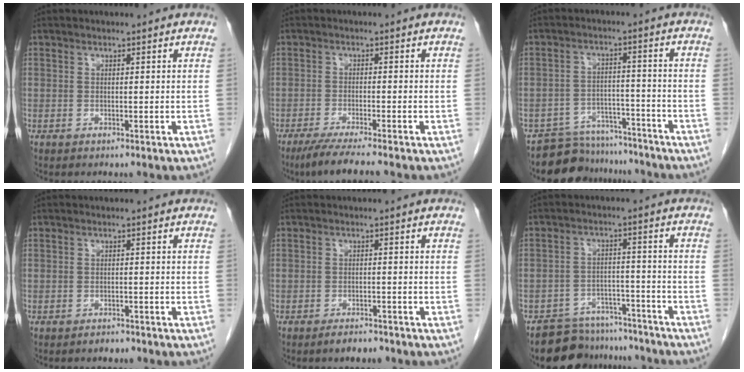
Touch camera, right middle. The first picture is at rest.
{"total": 6.7, "force": [-5.4, -0.5, 3.9], "torque": [-0.060, -0.020, -0.090]}
{"total": 9.7, "force": [-8.9, 3.7, 0.1], "torque": [0.014, 0.024, -0.130]}
{"total": 1.3, "force": [-1.1, 0.5, 0.4], "torque": [-0.010, 0.000, -0.014]}
{"total": 2.5, "force": [-2.1, 0.8, 1.2], "torque": [-0.023, -0.002, -0.029]}
{"total": 10.6, "force": [-9.7, 4.2, 1.1], "torque": [-0.003, 0.015, -0.138]}